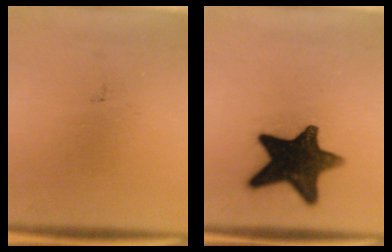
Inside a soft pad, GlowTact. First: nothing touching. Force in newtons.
{"total": 14.7}